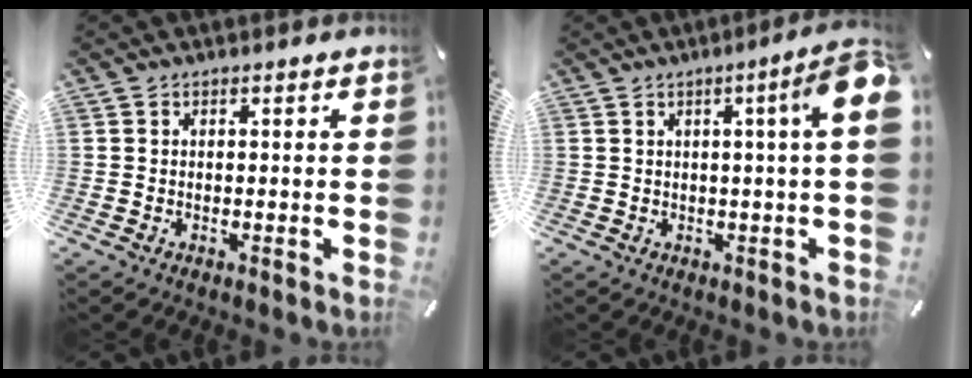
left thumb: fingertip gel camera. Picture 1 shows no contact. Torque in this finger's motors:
{"motor_torque": [0.16, 0.74, 1.01, -0.32, 0.22]}